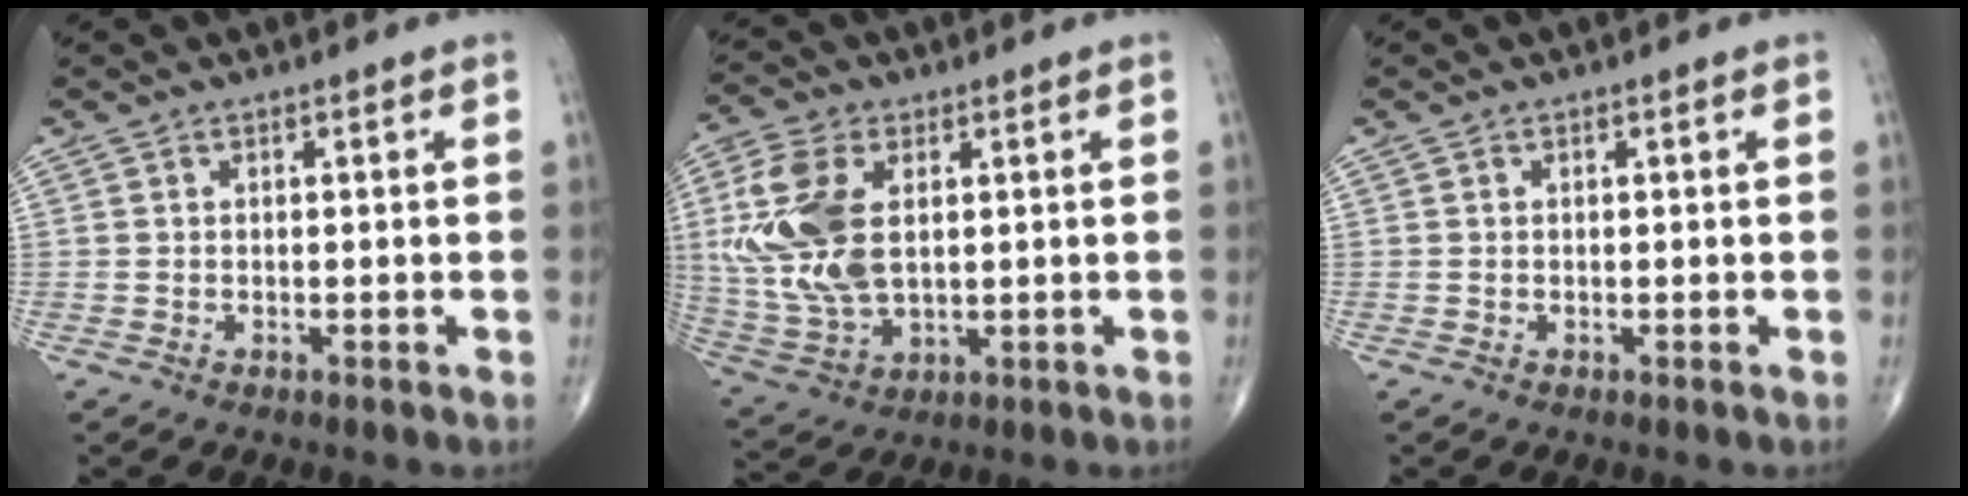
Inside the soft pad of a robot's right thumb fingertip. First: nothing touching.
{"total": 15.7, "force": [2.6, 9.1, 12.6], "torque": [-0.280, -0.007, 0.056]}
{"total": 0.0}